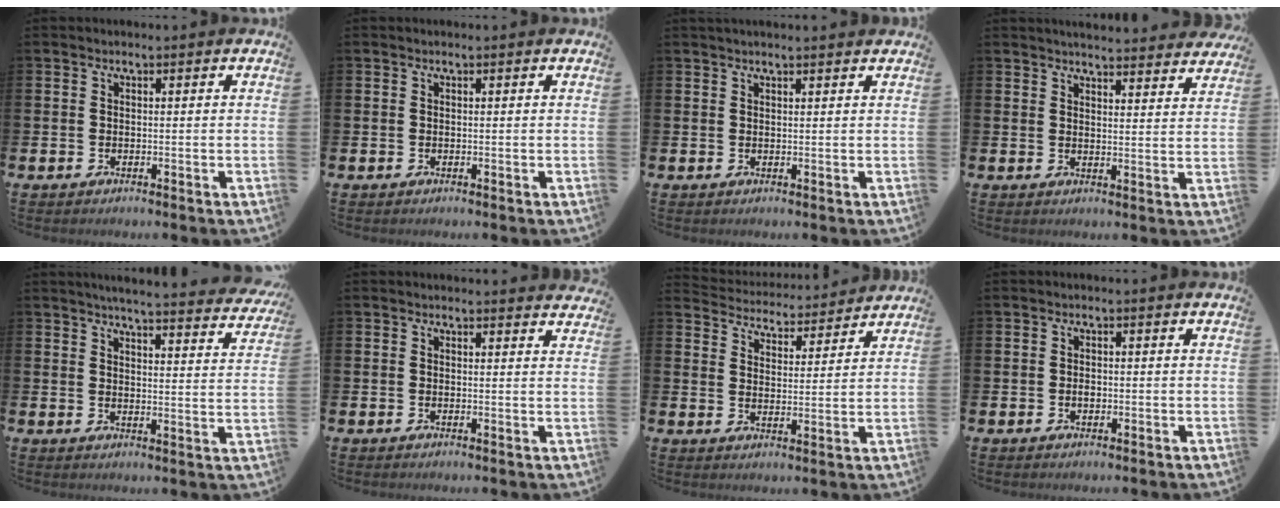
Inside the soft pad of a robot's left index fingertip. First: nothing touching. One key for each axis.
{"total": 0.0}
{"total": 1.2, "fx": 1.1, "fy": -0.1, "fz": 0.4, "tx": 0.002, "ty": -0.003, "tz": 0.019}
{"total": 4.3, "fx": 4.3, "fy": 0.1, "fz": 0.2, "tx": -0.004, "ty": -0.028, "tz": 0.076}
{"total": 4.9, "fx": 4.7, "fy": -0.2, "fz": 1.2, "tx": -0.029, "ty": -0.036, "tz": 0.078}
{"total": 1.4, "fx": 1.4, "fy": 0.0, "fz": 0.0, "tx": 0.008, "ty": -0.009, "tz": 0.023}
{"total": 4.6, "fx": 4.5, "fy": 0.7, "fz": -0.4, "tx": -0.012, "ty": -0.042, "tz": 0.077}
{"total": 1.1, "fx": -0.2, "fy": 0.8, "fz": 0.8, "tx": -0.015, "ty": 0.004, "tz": -0.005}